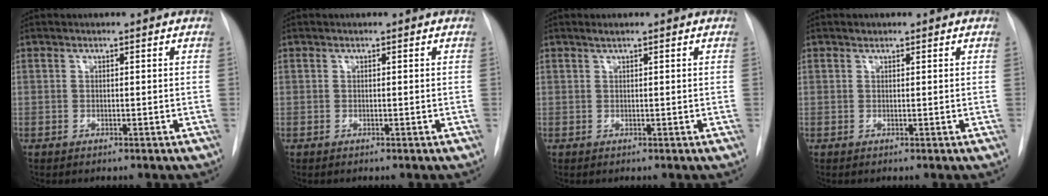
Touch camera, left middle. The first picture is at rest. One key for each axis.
{"total": 0.0}
{"total": 0.6, "fx": 0.5, "fy": -0.1, "fz": 0.4, "tx": -0.011, "ty": 0.003, "tz": 0.014}
{"total": 0.6, "fx": 0.5, "fy": 0.3, "fz": 0.1, "tx": -0.002, "ty": 0.002, "tz": 0.007}